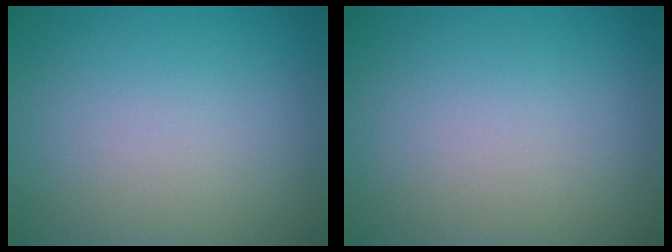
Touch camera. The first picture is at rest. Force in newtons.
{"total": 0.0}